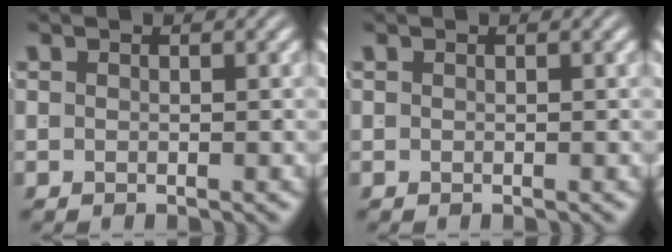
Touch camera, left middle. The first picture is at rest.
{"total": 0.0}